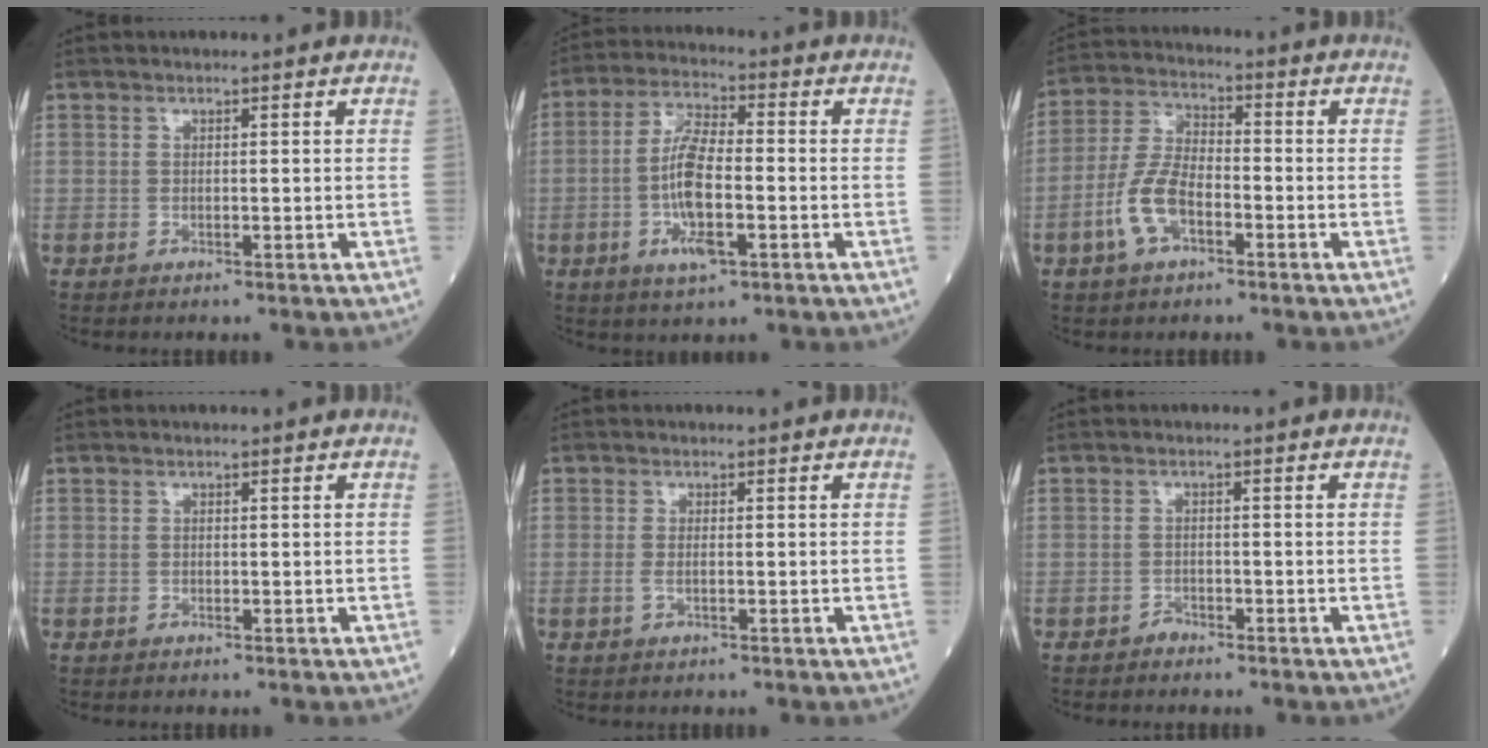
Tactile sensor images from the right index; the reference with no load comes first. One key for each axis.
{"total": 9.4, "fx": -2.3, "fy": 2.3, "fz": 8.8, "tx": -0.175, "ty": -0.001, "tz": -0.044}
{"total": 8.0, "fx": -3.3, "fy": 3.4, "fz": 6.4, "tx": -0.144, "ty": 0.009, "tz": -0.069}
{"total": 0.0}
{"total": 1.1, "fx": -0.3, "fy": 0.2, "fz": 1.0, "tx": -0.023, "ty": -0.002, "tz": -0.007}
{"total": 0.9, "fx": -0.9, "fy": 0.3, "fz": 0.1, "tx": 0.002, "ty": 0.001, "tz": -0.018}